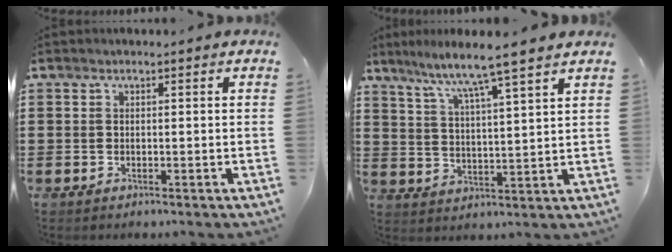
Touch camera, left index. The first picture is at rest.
{"total": 6.2, "force": [5.3, -1.4, 2.9], "torque": [-0.079, -0.039, 0.082]}